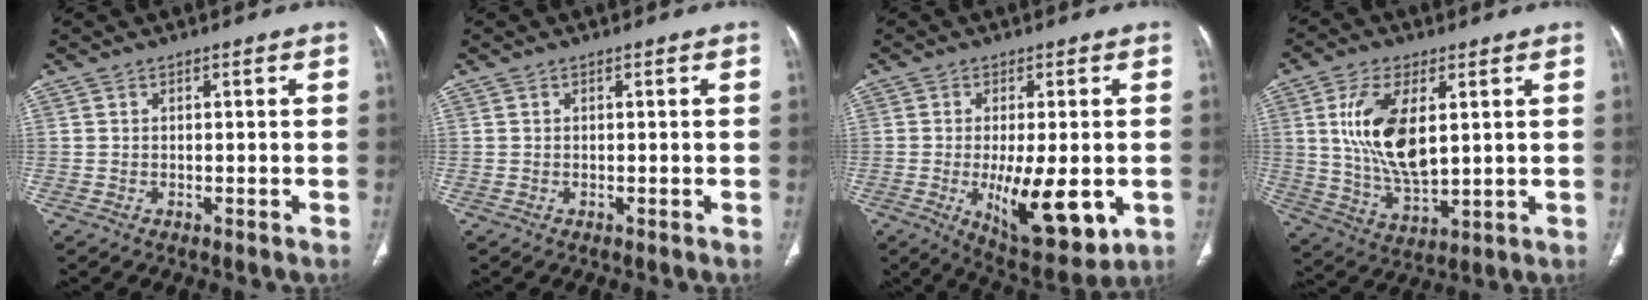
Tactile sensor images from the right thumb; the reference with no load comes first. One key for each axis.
{"total": 0.0}
{"total": 14.4, "fx": -3.1, "fy": 5.4, "fz": 13.0, "tx": -0.188, "ty": -0.024, "tz": -0.033}
{"total": 14.0, "fx": 3.1, "fy": 6.9, "fz": 11.7, "tx": -0.219, "ty": -0.022, "tz": 0.068}